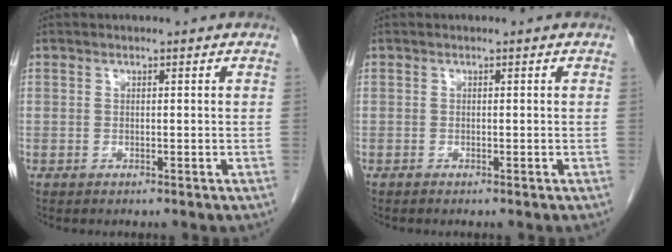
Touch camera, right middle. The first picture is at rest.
{"total": 0.0}